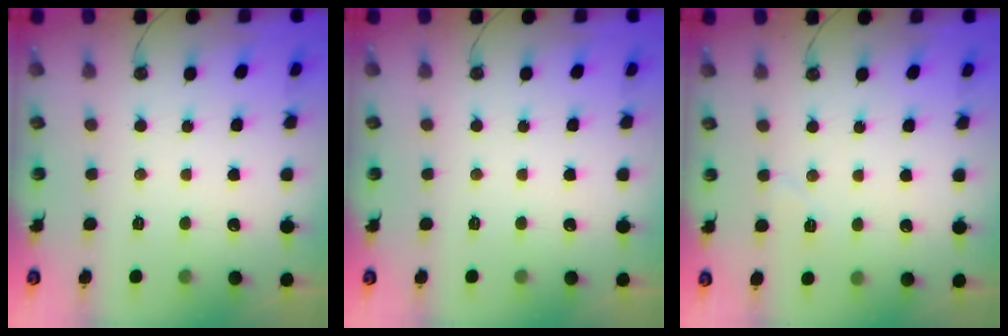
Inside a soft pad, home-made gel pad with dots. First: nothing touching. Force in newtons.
{"total": 0.0}
{"total": 4.4, "press": 3.9, "slide": 1.9}